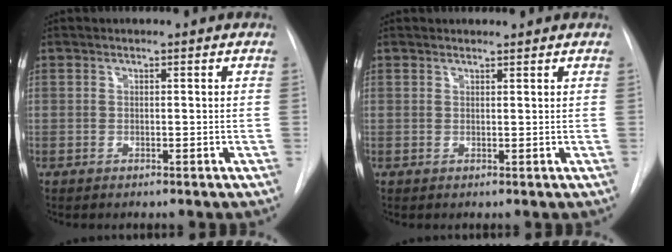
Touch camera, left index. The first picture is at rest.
{"total": 1.4, "force": [1.3, 0.2, 0.2], "torque": [-0.007, 0.010, 0.023]}